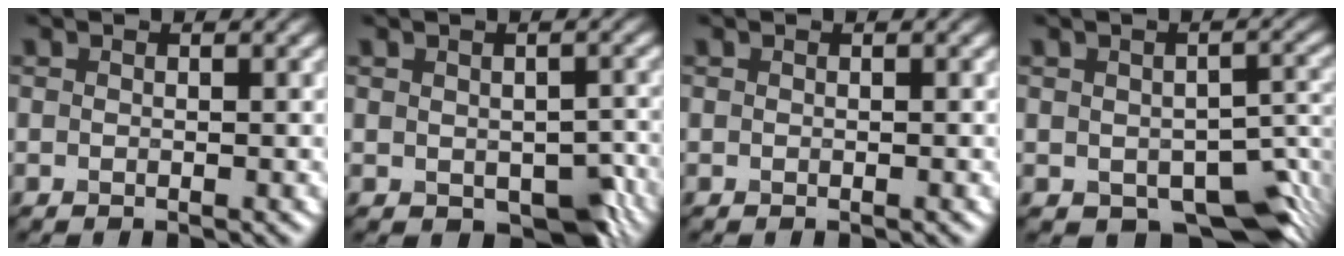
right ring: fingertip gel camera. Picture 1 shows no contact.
{"total": 4.7, "force": [-1.5, 2.7, 3.5], "torque": [-0.050, -0.015, -0.012]}
{"total": 0.0}
{"total": 7.8, "force": [-3.6, 4.1, 5.5], "torque": [-0.071, -0.019, -0.047]}